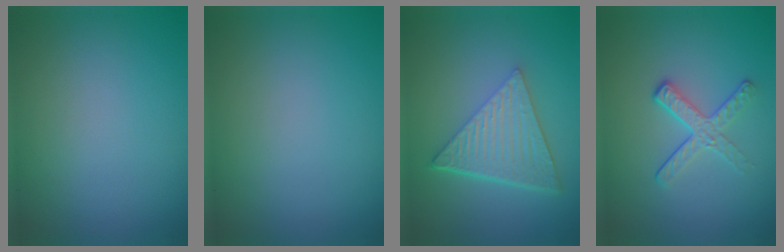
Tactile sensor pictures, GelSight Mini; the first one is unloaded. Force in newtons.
{"total": 0.0}
{"total": 6.6, "press": 4.3, "slide": 5.0}
{"total": 2.4, "press": 1.7, "slide": 1.7}